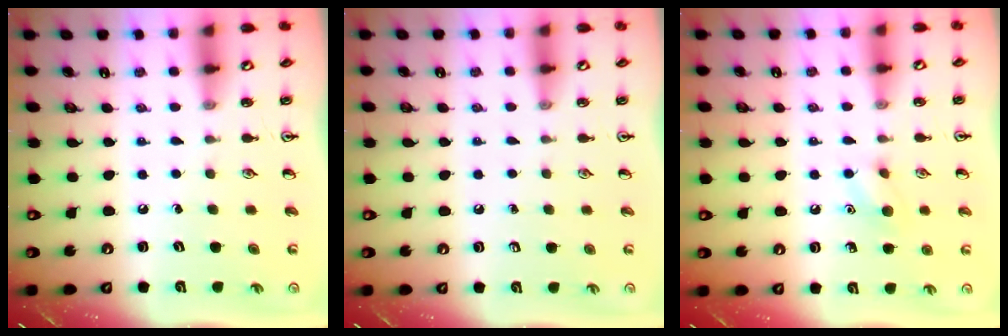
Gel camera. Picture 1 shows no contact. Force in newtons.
{"total": 0.0}
{"total": 6.8, "press": 6.6, "slide": 1.4}